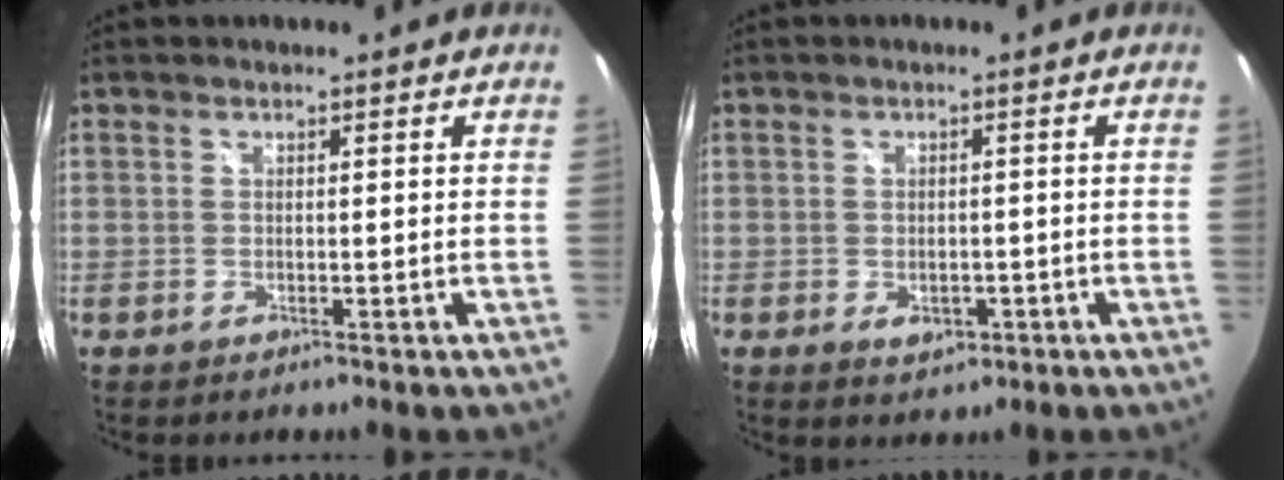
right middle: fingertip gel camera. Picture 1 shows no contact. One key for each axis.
{"total": 3.5, "fx": -1.2, "fy": 2.4, "fz": 2.3, "tx": -0.040, "ty": -0.005, "tz": -0.013}